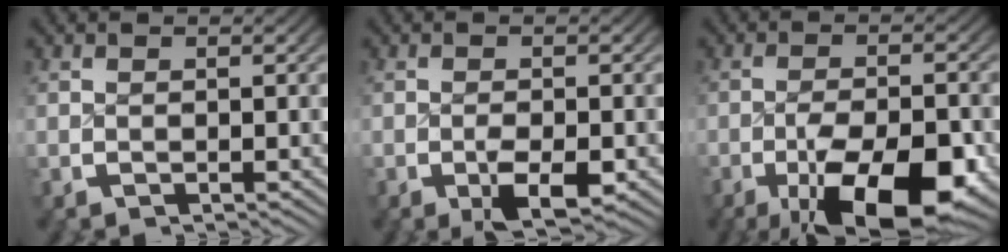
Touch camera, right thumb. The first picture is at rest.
{"total": 4.1, "force": [-1.9, 2.1, 3.0], "torque": [-0.062, -0.014, -0.034]}
{"total": 12.3, "force": [-5.5, 6.2, 9.1], "torque": [-0.171, -0.046, -0.074]}